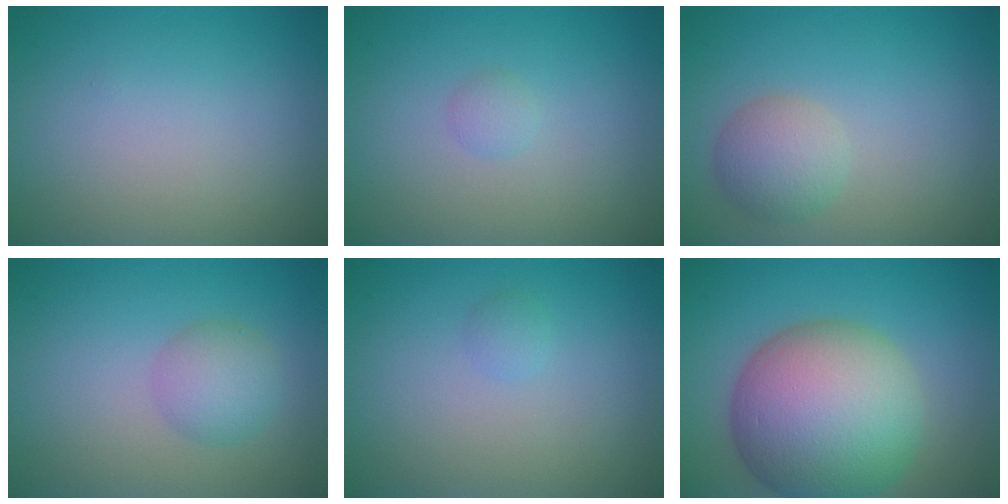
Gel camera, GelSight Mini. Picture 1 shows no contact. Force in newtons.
{"total": 0.8, "press": 0.8, "slide": 0.1}
{"total": 2.7, "press": 2.7, "slide": 0.2}
{"total": 2.9, "press": 2.9, "slide": 0.1}
{"total": 0.7, "press": 0.7, "slide": 0.1}
{"total": 13.5, "press": 13.5, "slide": 0.2}